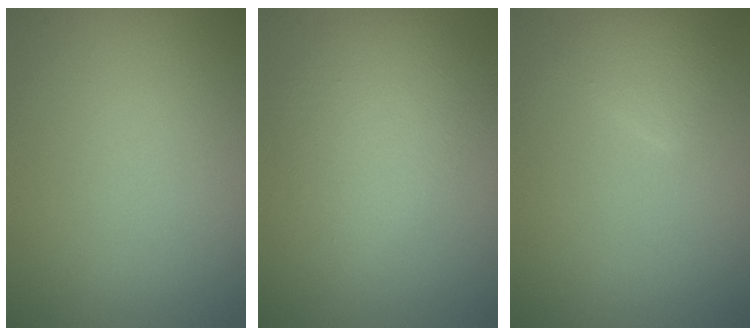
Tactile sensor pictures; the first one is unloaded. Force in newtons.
{"total": 5.0, "press": 5.0, "slide": 0.1}
{"total": 2.0, "press": 2.0, "slide": 0.1}